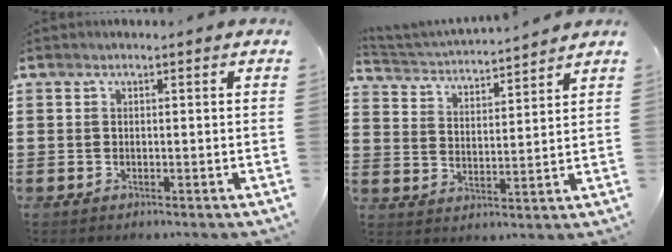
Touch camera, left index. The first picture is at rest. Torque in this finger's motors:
{"motor_torque": [0.06, 0.30, 0.05, 0.01]}